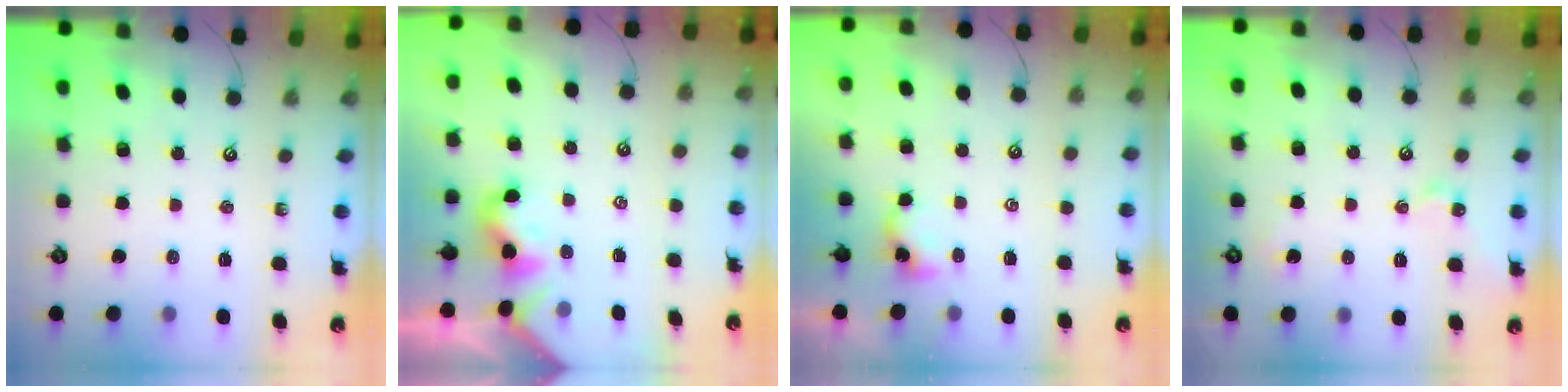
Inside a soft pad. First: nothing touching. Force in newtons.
{"total": 0.5, "press": 0.5, "slide": 0.1}
{"total": 0.0}
{"total": 2.8, "press": 2.8, "slide": 0.5}